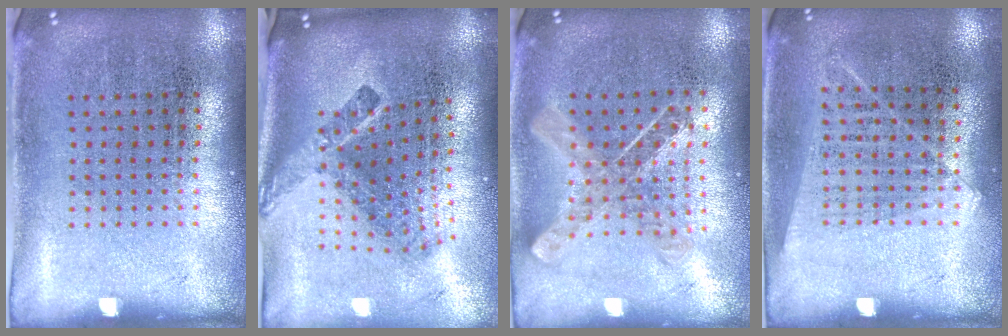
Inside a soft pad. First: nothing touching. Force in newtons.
{"total": 2.5, "press": 1.6, "slide": 2.0}
{"total": 1.0, "press": 1.0, "slide": 0.1}
{"total": 1.1, "press": 1.0, "slide": 0.6}